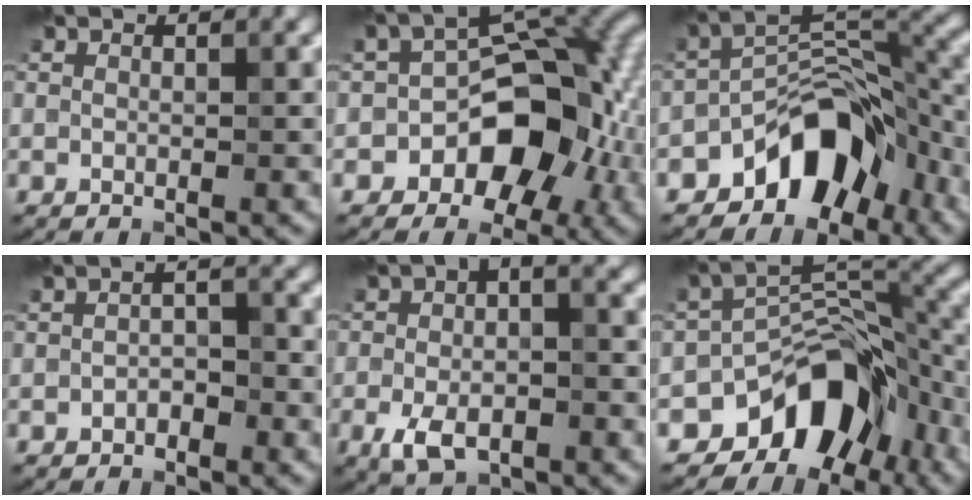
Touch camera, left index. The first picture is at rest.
{"total": 9.9, "force": [-3.0, 6.2, 7.1], "torque": [-0.084, 0.009, -0.050]}
{"total": 8.4, "force": [-5.1, 4.6, 4.8], "torque": [-0.053, 0.010, -0.091]}
{"total": 1.4, "force": [-0.8, 0.6, 0.9], "torque": [-0.019, 0.007, -0.015]}
{"total": 6.4, "force": [-1.8, 3.3, 5.1], "torque": [-0.102, -0.003, -0.036]}
{"total": 9.3, "force": [-5.5, 5.3, 5.2], "torque": [-0.056, 0.005, -0.099]}